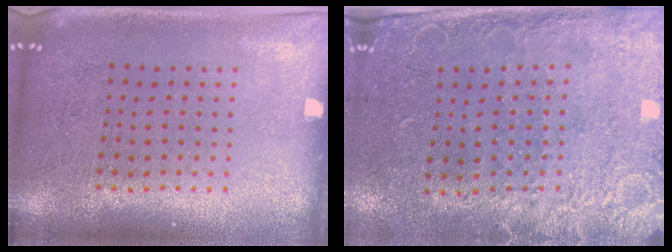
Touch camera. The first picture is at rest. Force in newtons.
{"total": 2.5, "press": 2.0, "slide": 1.5}